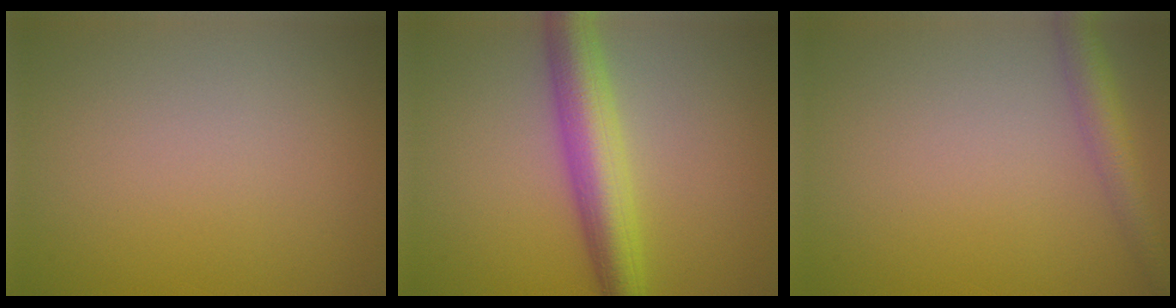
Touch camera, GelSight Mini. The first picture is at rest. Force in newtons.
{"total": 6.0, "press": 6.0, "slide": 0.3}
{"total": 3.0, "press": 3.0, "slide": 0.1}